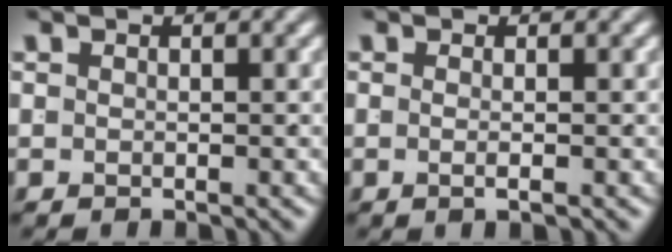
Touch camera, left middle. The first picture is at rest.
{"total": 1.4, "force": [-0.6, -0.7, 1.0], "torque": [-0.019, -0.005, -0.008]}